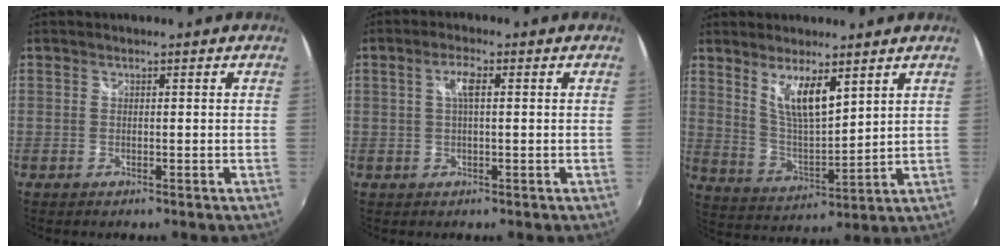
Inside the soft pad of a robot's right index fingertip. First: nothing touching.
{"total": 3.1, "force": [0.6, 0.7, 2.9], "torque": [-0.057, 0.006, 0.010]}
{"total": 9.1, "force": [5.3, 2.5, 6.9], "torque": [-0.125, -0.010, 0.107]}